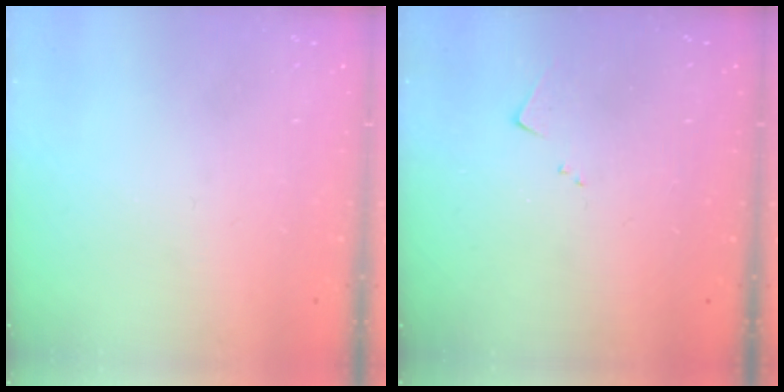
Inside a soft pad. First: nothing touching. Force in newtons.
{"total": 4.5, "press": 4.5, "slide": 0.5}